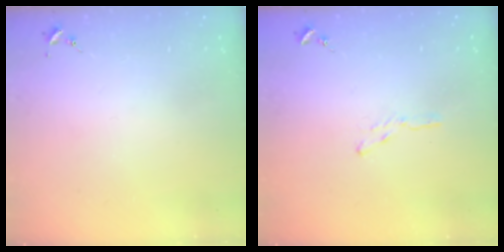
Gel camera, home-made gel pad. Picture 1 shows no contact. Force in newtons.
{"total": 3.5, "press": 3.5, "slide": 0.4}